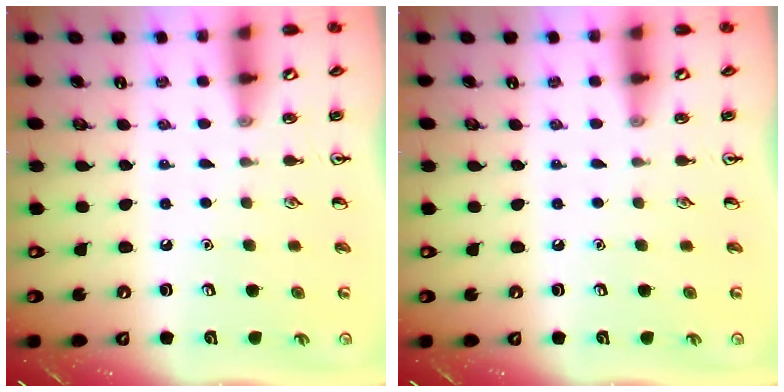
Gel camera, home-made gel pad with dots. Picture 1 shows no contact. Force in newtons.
{"total": 0.0}